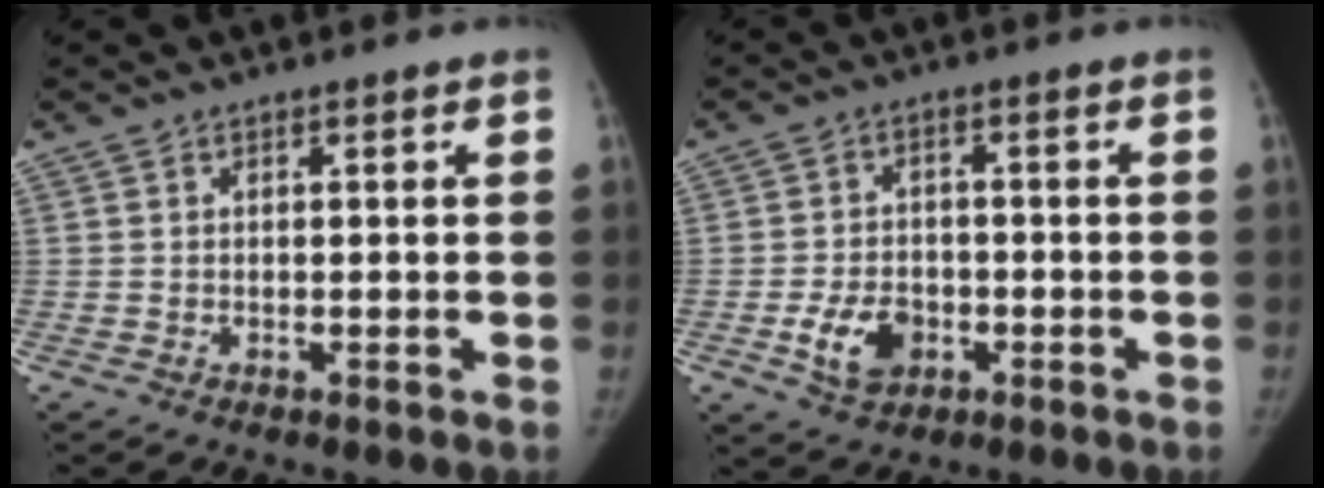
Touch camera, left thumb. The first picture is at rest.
{"total": 7.2, "force": [-2.5, 5.0, 4.5], "torque": [-0.067, 0.011, -0.040]}